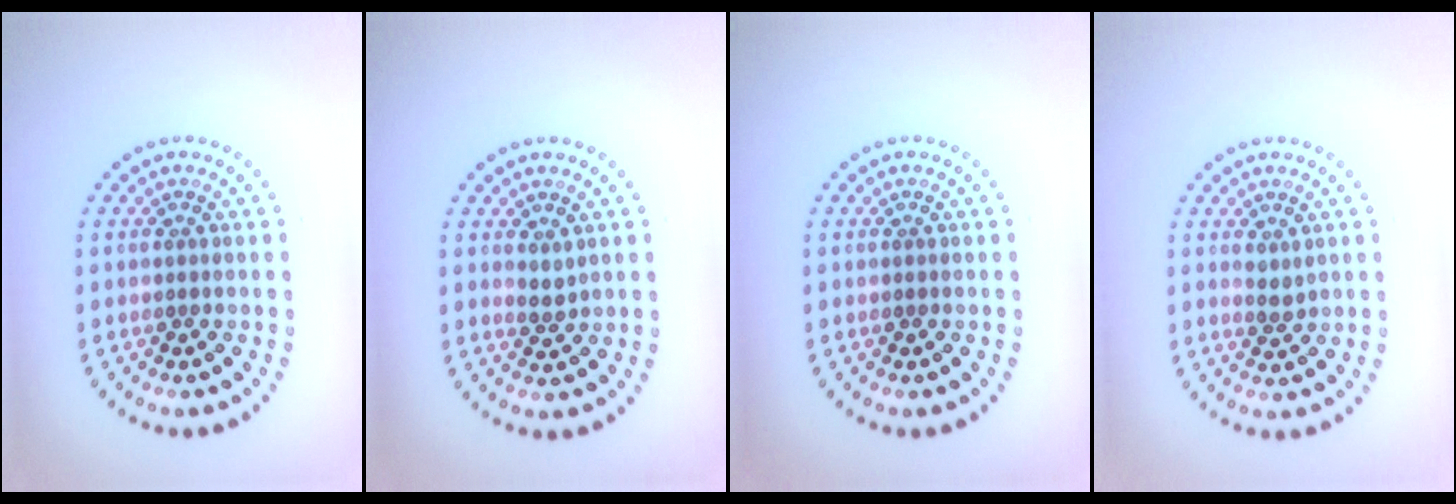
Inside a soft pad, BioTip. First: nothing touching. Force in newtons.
{"total": 0.8, "press": 0.7, "slide": 0.3}
{"total": 0.0}
{"total": 1.0, "press": 1.0, "slide": 0.4}